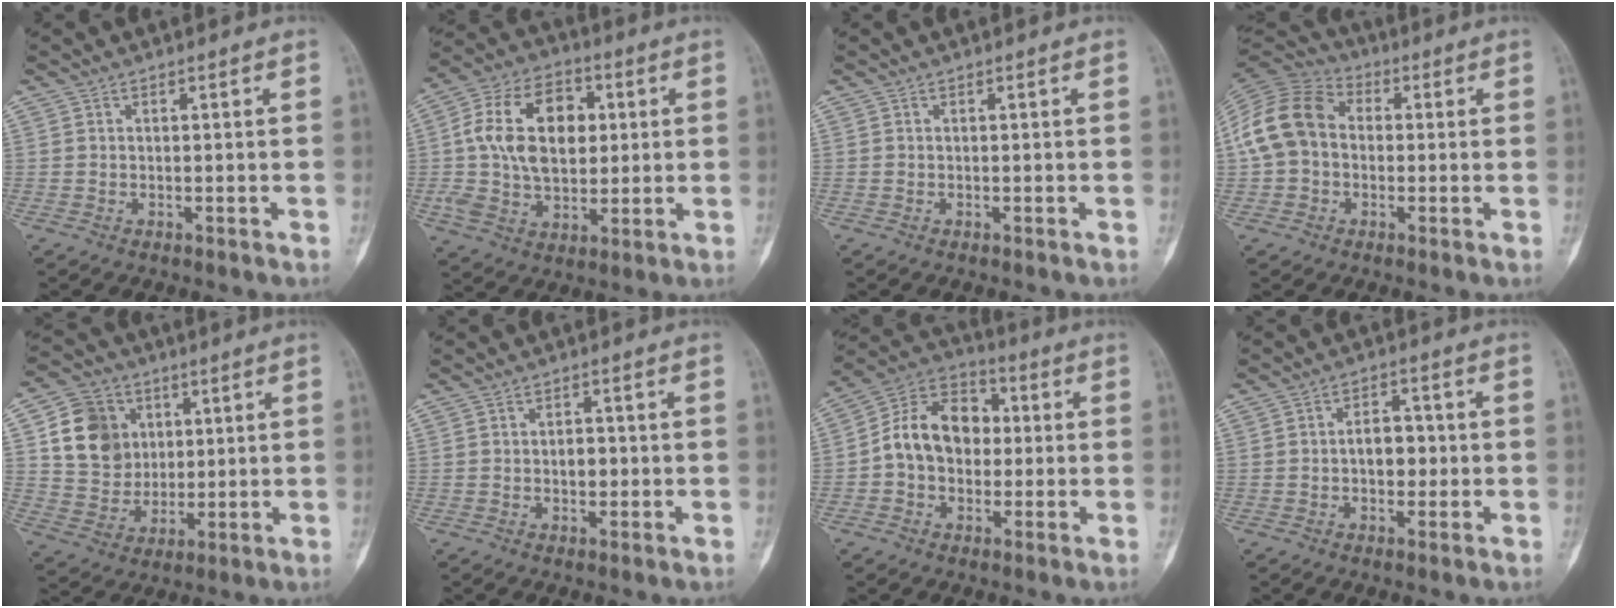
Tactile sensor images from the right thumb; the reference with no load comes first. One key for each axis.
{"total": 17.9, "fx": 2.8, "fy": 11.8, "fz": 13.1, "tx": -0.210, "ty": 0.015, "tz": 0.048}
{"total": 0.0}
{"total": 12.5, "fx": 0.3, "fy": 9.9, "fz": 7.7, "tx": -0.146, "ty": 0.035, "tz": -0.007}
{"total": 13.5, "fx": 3.7, "fy": 11.5, "fz": 5.9, "tx": -0.074, "ty": -0.007, "tz": 0.073}
{"total": 2.8, "fx": -0.2, "fy": 1.8, "fz": 2.1, "tx": -0.017, "ty": 0.002, "tz": -0.004}
{"total": 13.7, "fx": 0.2, "fy": 10.3, "fz": 9.0, "tx": -0.127, "ty": 0.037, "tz": -0.005}
{"total": 5.3, "fx": -0.3, "fy": 3.5, "fz": 3.9, "tx": -0.036, "ty": 0.013, "tz": -0.009}